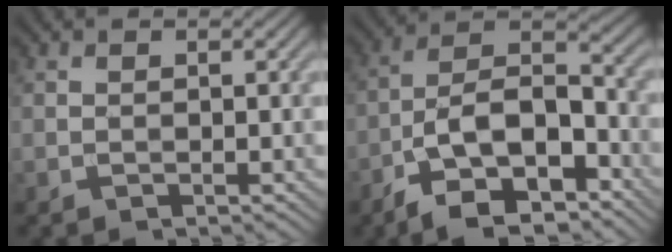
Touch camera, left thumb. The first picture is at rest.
{"total": 12.7, "force": [-7.2, 5.6, 8.7], "torque": [-0.159, 0.001, -0.146]}